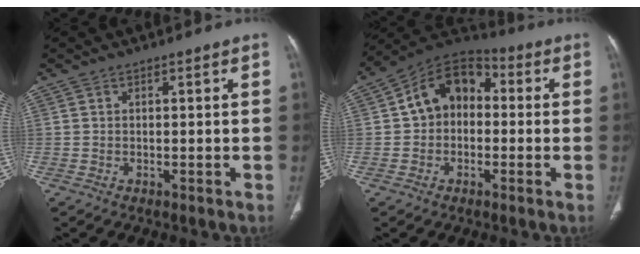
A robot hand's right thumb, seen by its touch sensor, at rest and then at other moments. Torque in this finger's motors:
{"motor_torque": [1.42, 1.36, 1.36, 0.11, 0.11]}